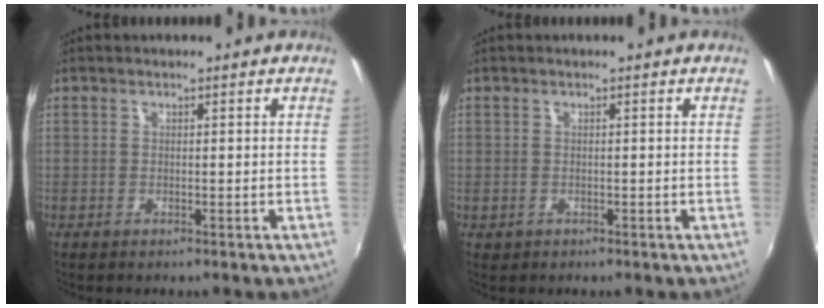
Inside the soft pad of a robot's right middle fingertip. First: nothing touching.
{"total": 0.5, "force": [-0.1, 0.5, 0.1], "torque": [0.000, -0.002, -0.002]}